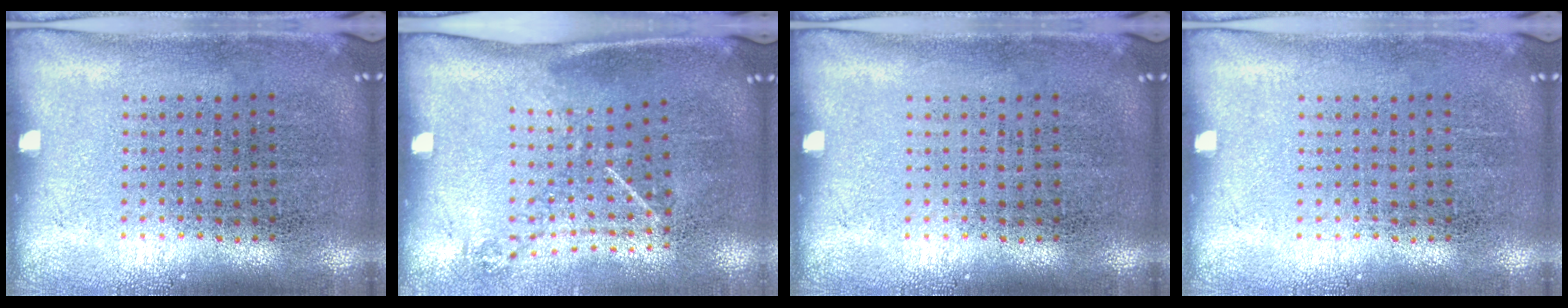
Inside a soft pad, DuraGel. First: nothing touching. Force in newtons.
{"total": 1.3, "press": 0.9, "slide": 0.9}
{"total": 0.0}
{"total": 0.0}